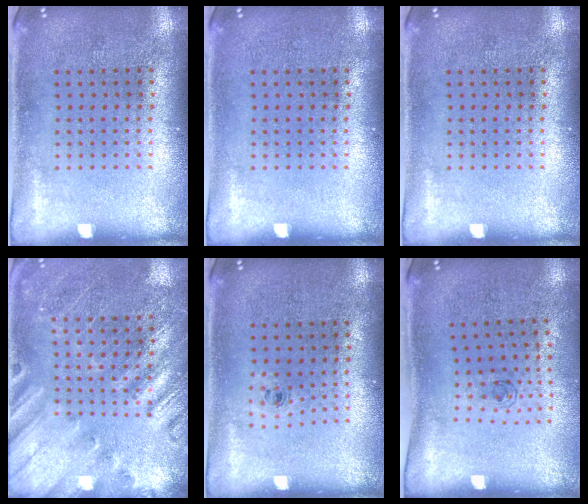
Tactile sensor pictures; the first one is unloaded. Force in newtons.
{"total": 0.0}
{"total": 0.0}
{"total": 2.3, "press": 2.2, "slide": 0.6}
{"total": 0.5, "press": 0.3, "slide": 0.4}
{"total": 0.5, "press": 0.3, "slide": 0.5}